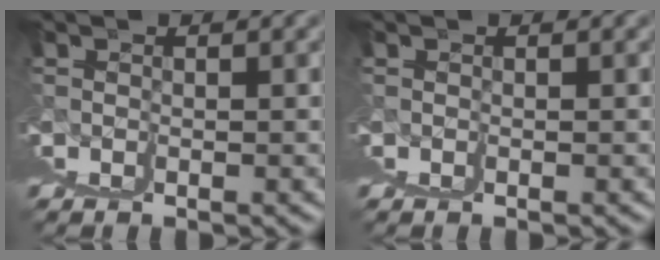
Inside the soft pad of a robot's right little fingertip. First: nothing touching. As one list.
[{"total": 0.0}]